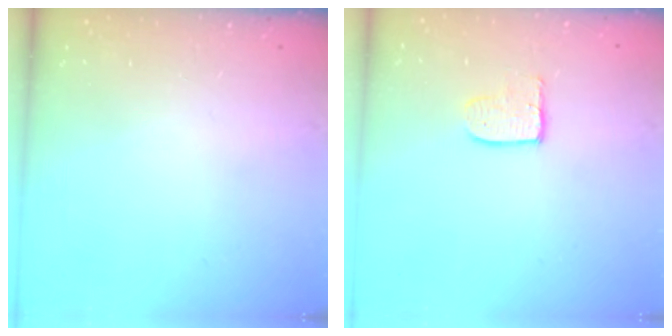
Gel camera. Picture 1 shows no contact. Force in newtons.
{"total": 5.5, "press": 5.5, "slide": 0.2}